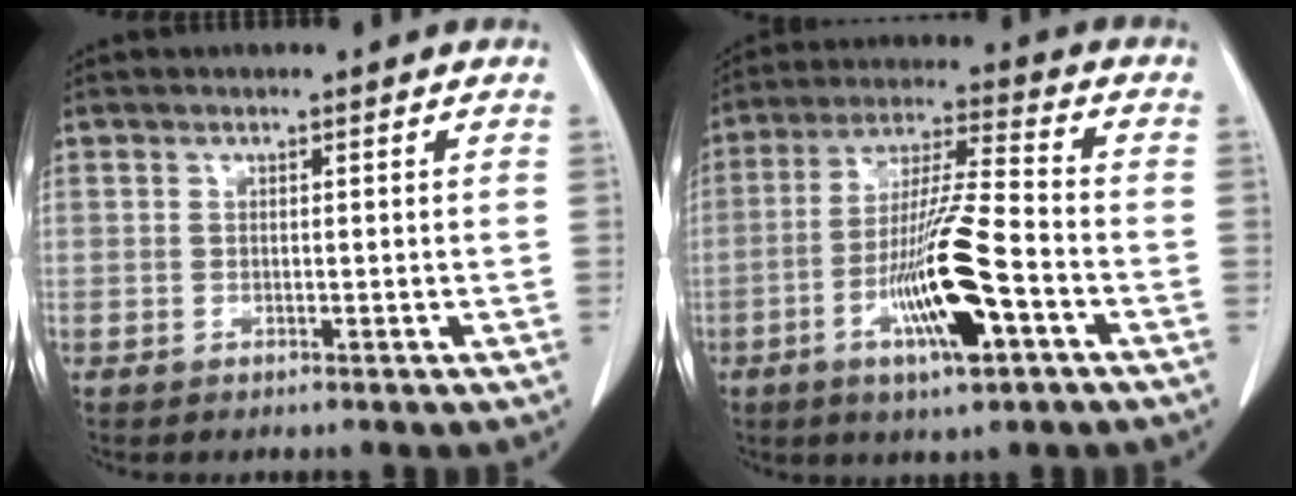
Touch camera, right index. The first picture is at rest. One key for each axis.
{"total": 13.8, "fx": -5.3, "fy": 1.1, "fz": 12.7, "tx": -0.243, "ty": -0.009, "tz": -0.092}